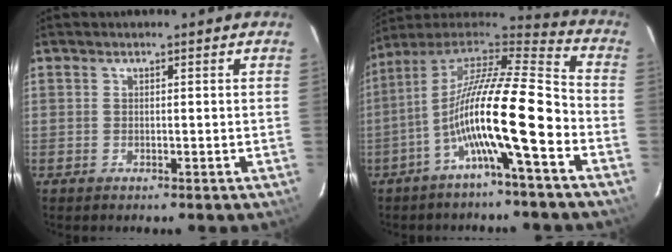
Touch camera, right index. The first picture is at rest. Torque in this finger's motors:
{"motor_torque": [1.35, -0.79, 1.05, 0.21]}